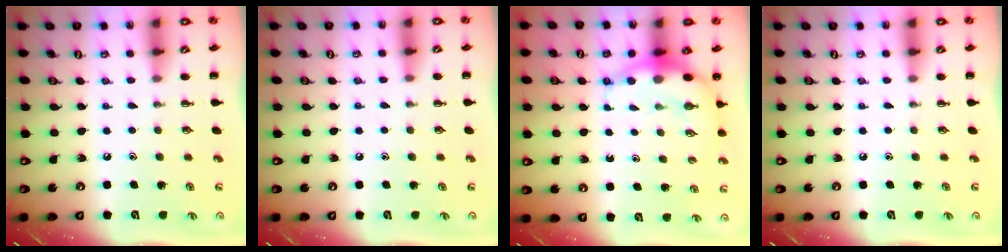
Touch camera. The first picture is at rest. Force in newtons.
{"total": 6.3, "press": 6.0, "slide": 2.0}
{"total": 7.3, "press": 7.1, "slide": 1.7}
{"total": 0.0}